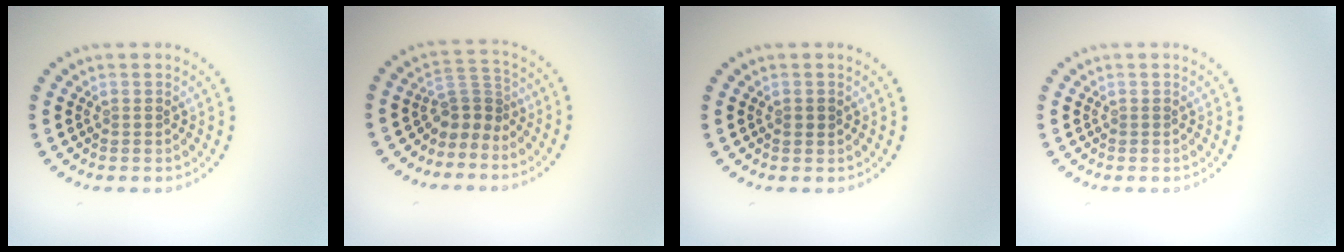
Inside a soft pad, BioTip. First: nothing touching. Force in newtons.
{"total": 2.7, "press": 1.8, "slide": 2.0}
{"total": 0.8, "press": 0.8, "slide": 0.3}
{"total": 0.0}